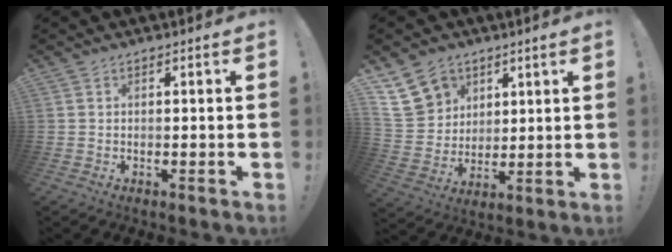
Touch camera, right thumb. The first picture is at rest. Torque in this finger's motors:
{"motor_torque": [1.91, 1.97, 1.03, -0.33, 0.13]}